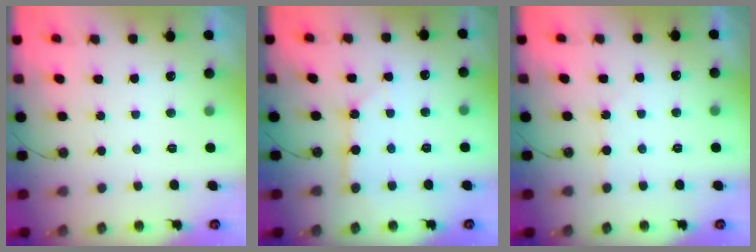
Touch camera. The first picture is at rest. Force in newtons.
{"total": 3.0, "press": 3.0, "slide": 0.2}
{"total": 2.5, "press": 2.5, "slide": 0.5}